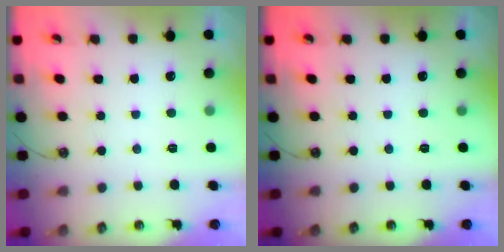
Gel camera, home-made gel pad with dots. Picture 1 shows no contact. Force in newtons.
{"total": 0.0}